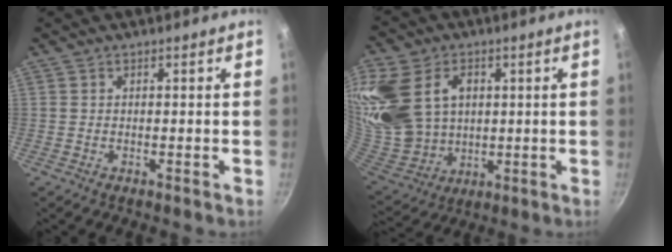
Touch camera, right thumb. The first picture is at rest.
{"total": 22.1, "force": [6.0, 16.2, 13.7], "torque": [-0.285, -0.015, 0.130]}